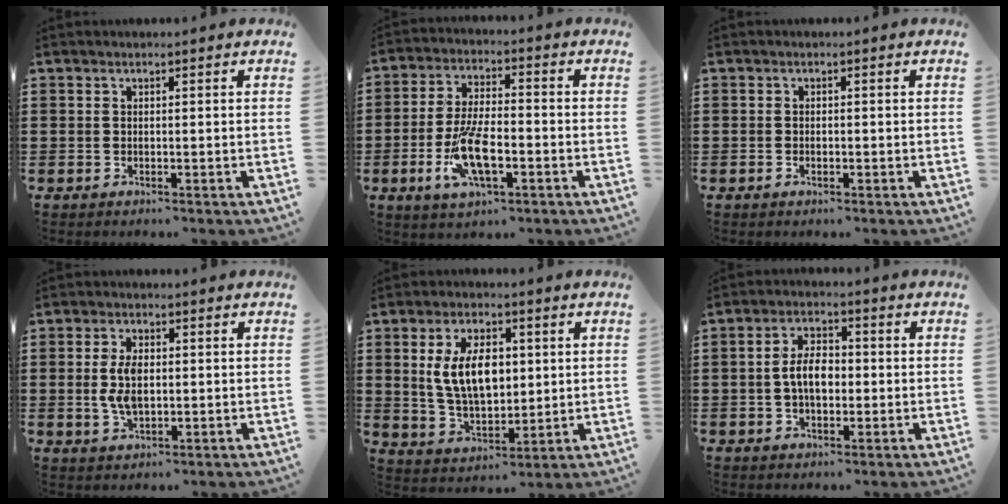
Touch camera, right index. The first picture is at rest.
{"total": 9.7, "force": [-3.2, 3.7, 8.3], "torque": [-0.180, -0.009, -0.060]}
{"total": 0.5, "force": [-0.3, 0.3, 0.3], "torque": [-0.007, -0.002, -0.005]}
{"total": 5.4, "force": [0.1, 2.8, 4.7], "torque": [-0.106, 0.002, -0.003]}
{"total": 9.7, "force": [1.7, 5.5, 7.8], "torque": [-0.164, 0.009, 0.028]}
{"total": 5.7, "force": [-0.4, 3.2, 4.8], "torque": [-0.089, 0.004, -0.013]}